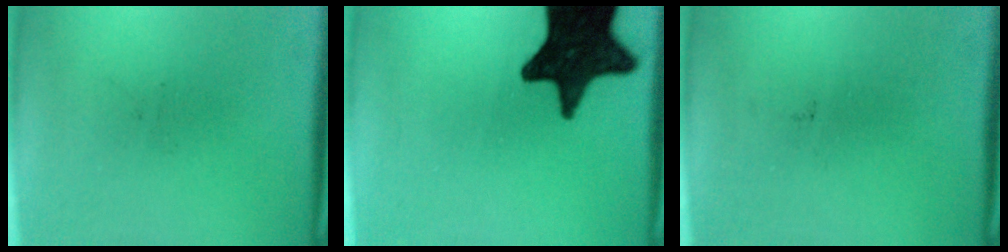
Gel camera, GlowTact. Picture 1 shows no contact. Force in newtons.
{"total": 17.2}
{"total": 0.0}